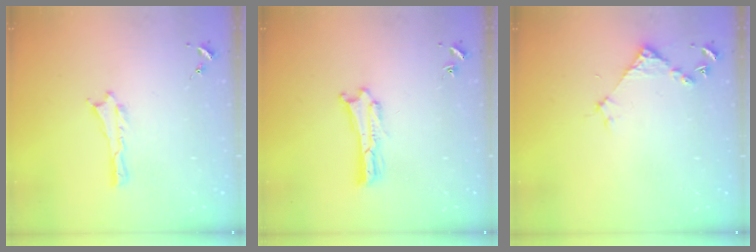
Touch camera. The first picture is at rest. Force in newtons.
{"total": 0.9, "press": 0.9, "slide": 0.2}
{"total": 3.9, "press": 3.8, "slide": 0.3}